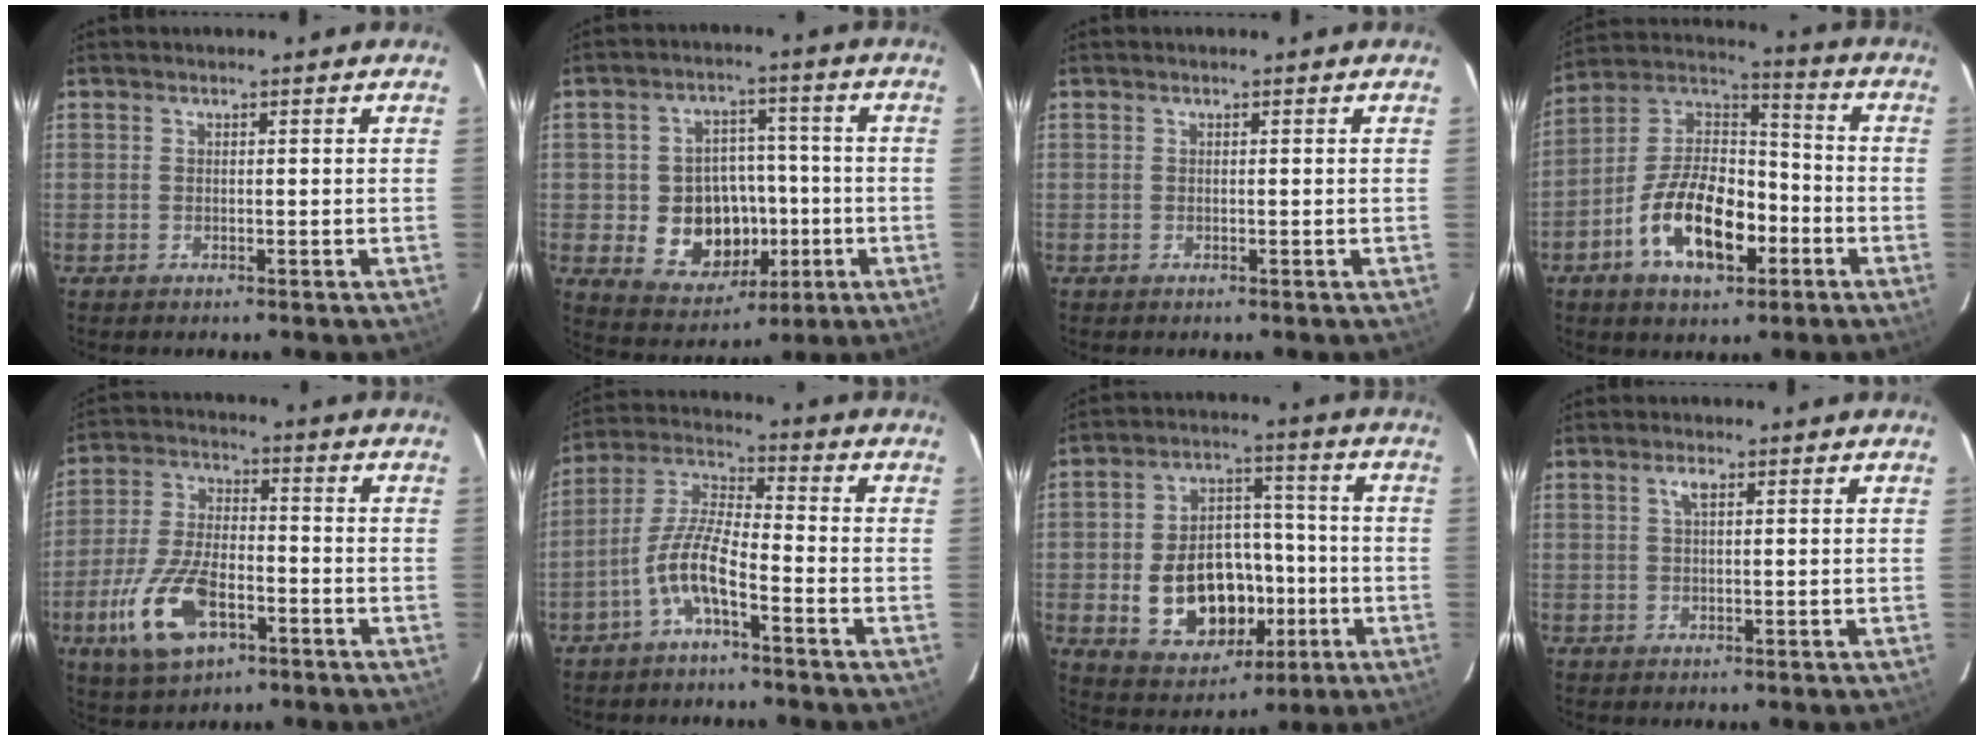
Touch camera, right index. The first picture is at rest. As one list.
[{"total": 12.4, "force": [-2.6, 10.3, 6.5], "torque": [-0.146, 0.012, -0.021]}, {"total": 0.0}, {"total": 16.5, "force": [-6.6, 8.5, 12.4], "torque": [-0.239, 0.020, -0.111]}, {"total": 14.3, "force": [-6.5, 7.0, 10.7], "torque": [-0.237, -0.011, -0.116]}, {"total": 8.0, "force": [-4.2, 1.7, 6.6], "torque": [-0.148, 0.013, -0.082]}, {"total": 16.1, "force": [-4.0, 11.0, 11.1], "torque": [-0.221, 0.022, -0.036]}, {"total": 1.8, "force": [0.7, 0.6, 1.5], "torque": [-0.030, 0.005, 0.013]}]